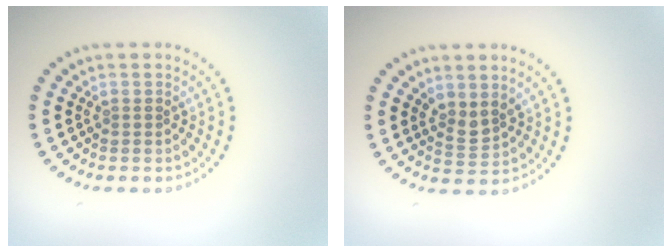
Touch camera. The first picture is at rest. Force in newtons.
{"total": 1.9, "press": 1.4, "slide": 1.3}